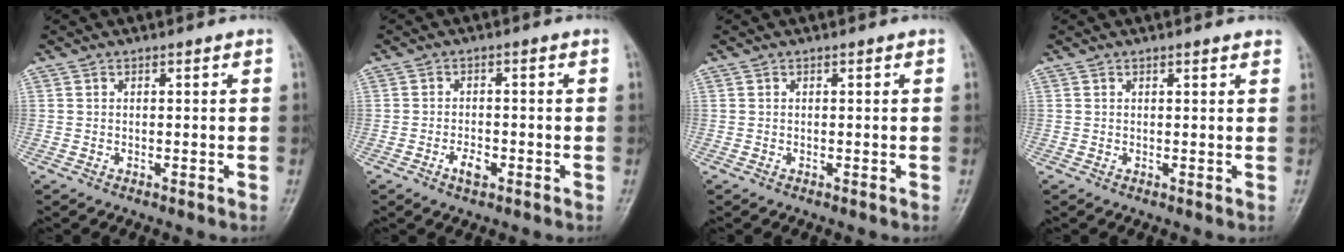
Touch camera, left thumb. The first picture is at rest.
{"total": 3.1, "force": [-1.5, 1.5, 2.2], "torque": [-0.037, 0.008, -0.025]}
{"total": 0.0}
{"total": 1.3, "force": [1.1, 0.2, 0.8], "torque": [-0.005, 0.000, 0.013]}